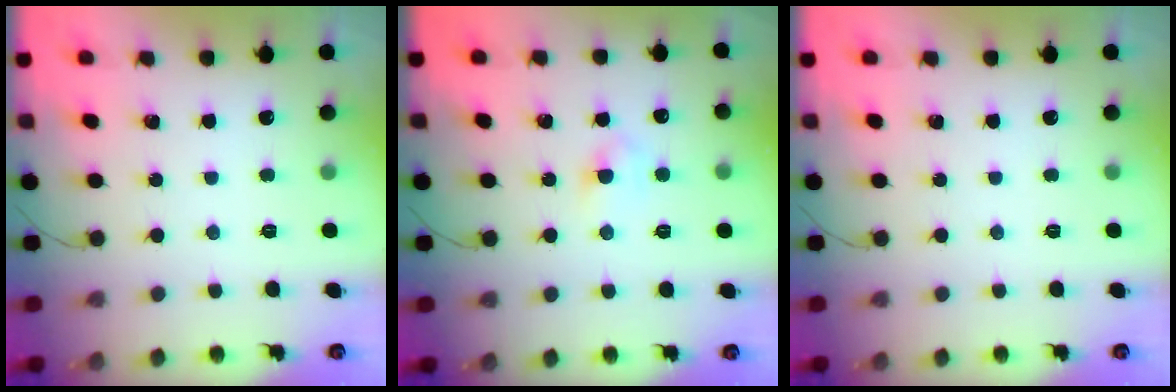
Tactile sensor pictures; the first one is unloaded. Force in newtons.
{"total": 3.6, "press": 3.4, "slide": 1.1}
{"total": 0.0}